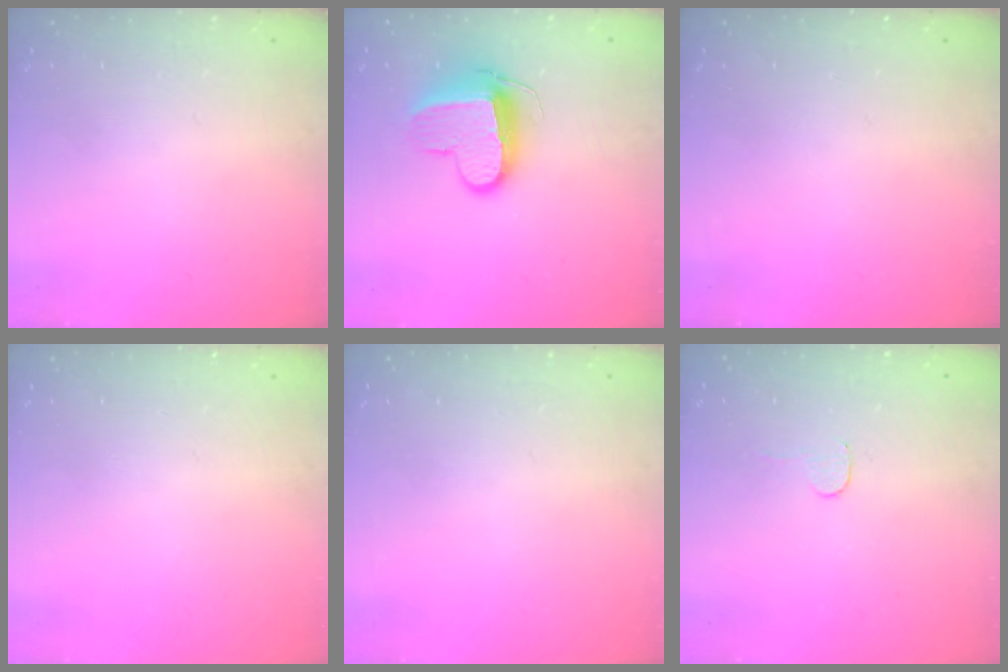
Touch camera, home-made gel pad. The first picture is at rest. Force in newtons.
{"total": 11.3, "press": 11.3, "slide": 1.1}
{"total": 0.0}
{"total": 0.0}
{"total": 0.0}
{"total": 2.8, "press": 2.8, "slide": 0.2}